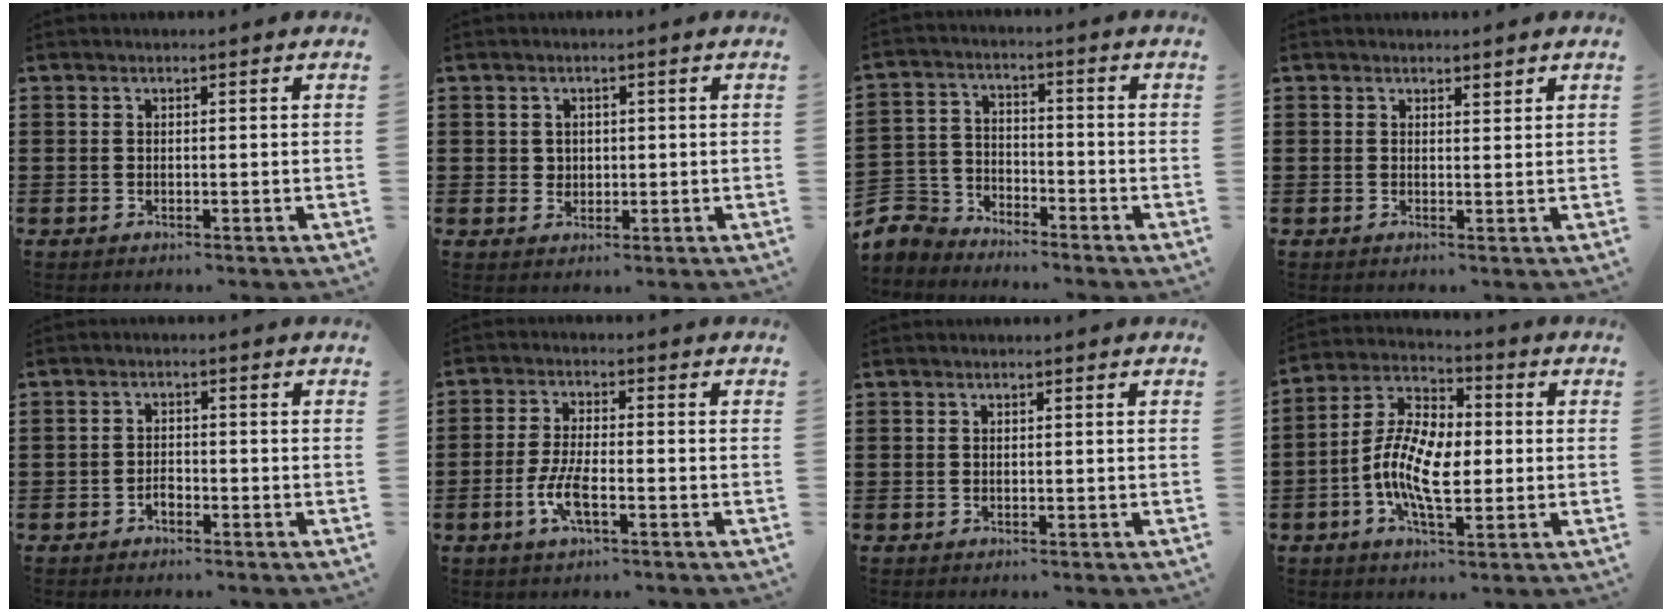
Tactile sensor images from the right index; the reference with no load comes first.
{"total": 1.8, "force": [0.5, 1.7, 0.4], "torque": [-0.014, 0.010, 0.008]}
{"total": 5.7, "force": [-5.2, 2.2, 0.6], "torque": [-0.048, -0.002, -0.117]}
{"total": 1.0, "force": [1.0, 0.2, 0.2], "torque": [0.001, -0.001, 0.017]}
{"total": 1.7, "force": [-1.1, 1.0, 0.8], "torque": [-0.018, -0.001, -0.022]}
{"total": 5.5, "force": [-2.1, 1.6, 4.8], "torque": [-0.113, -0.009, -0.045]}
{"total": 0.0}
{"total": 10.4, "force": [-1.9, 5.0, 8.9], "torque": [-0.204, -0.001, -0.042]}